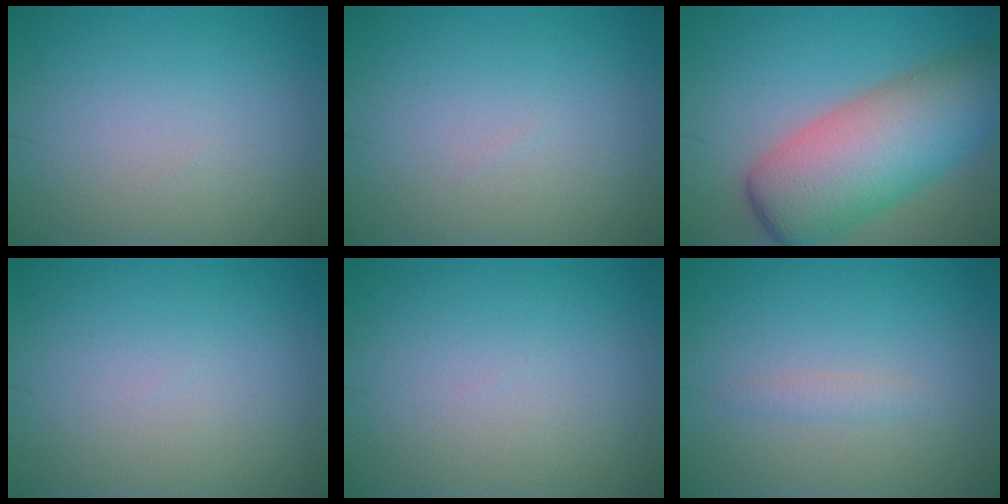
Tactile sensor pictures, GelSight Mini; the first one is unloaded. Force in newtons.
{"total": 0.0}
{"total": 10.3, "press": 10.3, "slide": 0.4}
{"total": 0.0}
{"total": 0.0}
{"total": 1.0, "press": 1.0, "slide": 0.1}